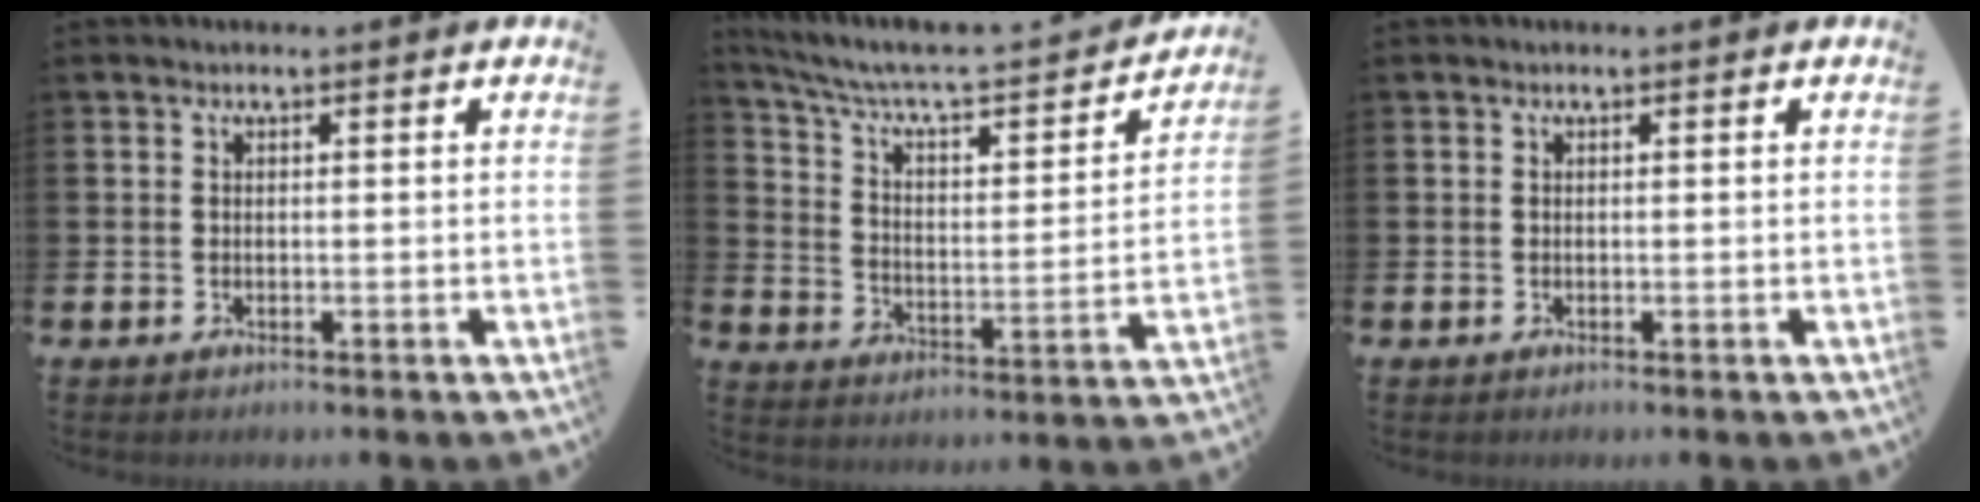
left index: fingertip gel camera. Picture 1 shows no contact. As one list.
[{"total": 7.3, "force": [6.2, 1.8, 3.5], "torque": [-0.101, -0.045, 0.098]}, {"total": 0.0}]